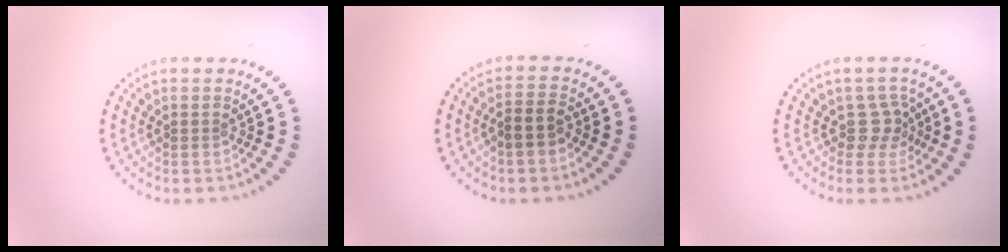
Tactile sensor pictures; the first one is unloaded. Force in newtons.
{"total": 2.1, "press": 2.0, "slide": 0.7}
{"total": 2.2, "press": 1.6, "slide": 1.5}